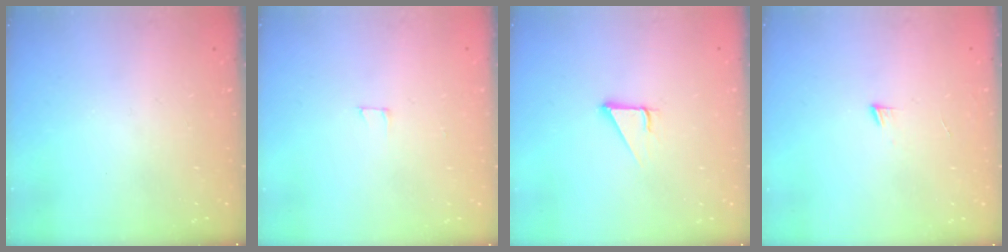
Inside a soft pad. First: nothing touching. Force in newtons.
{"total": 2.5, "press": 2.5, "slide": 0.2}
{"total": 3.0, "press": 3.0, "slide": 0.2}
{"total": 4.3, "press": 4.2, "slide": 0.4}